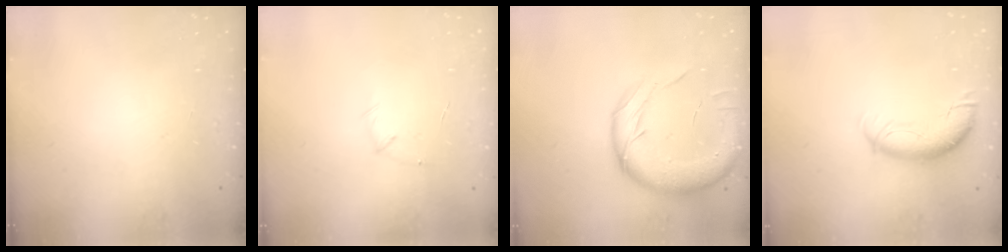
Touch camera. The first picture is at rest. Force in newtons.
{"total": 5.2, "press": 5.0, "slide": 1.1}
{"total": 16.1, "press": 15.8, "slide": 3.0}
{"total": 9.9, "press": 9.9, "slide": 1.3}